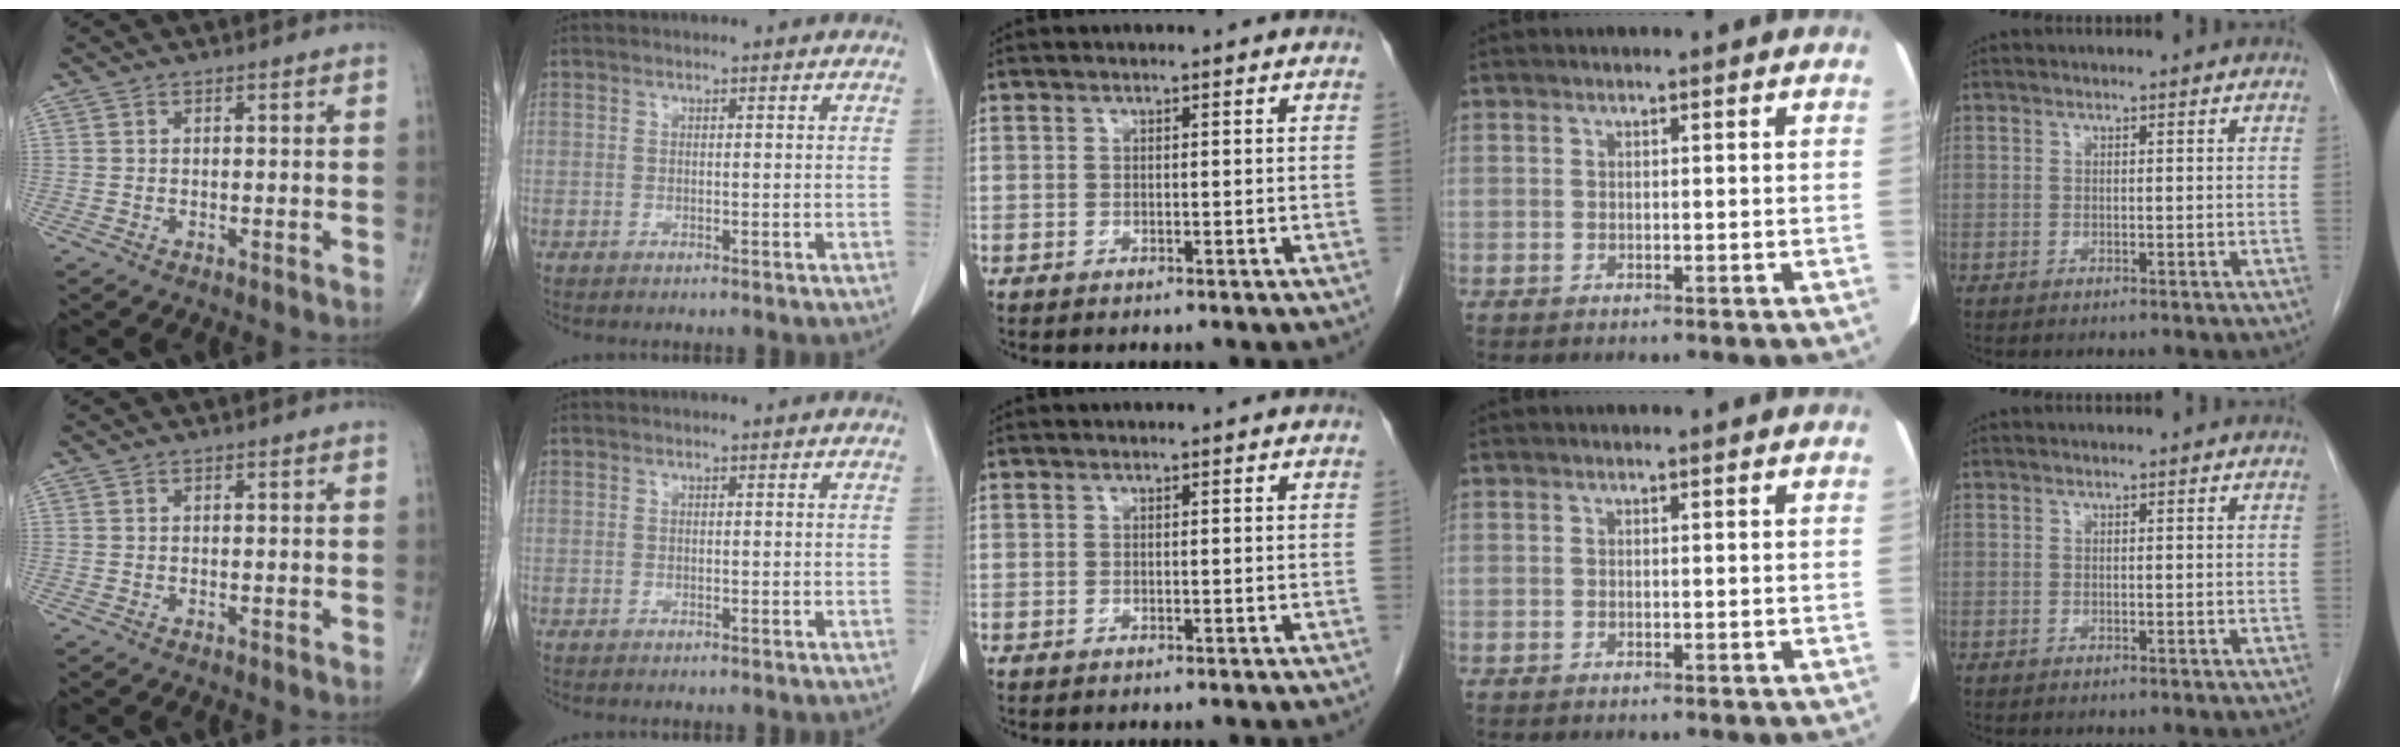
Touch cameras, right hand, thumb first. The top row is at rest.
{}